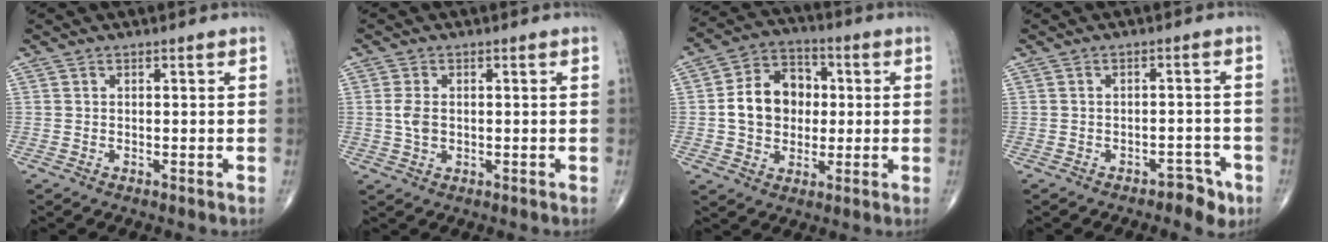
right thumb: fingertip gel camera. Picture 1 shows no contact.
{"total": 3.1, "force": [-0.1, 2.0, 2.3], "torque": [-0.048, 0.001, -0.003]}
{"total": 12.1, "force": [0.2, 9.7, 7.3], "torque": [-0.093, 0.022, -0.002]}
{"total": 4.6, "force": [-3.0, 2.4, 2.4], "torque": [-0.016, 0.024, -0.039]}